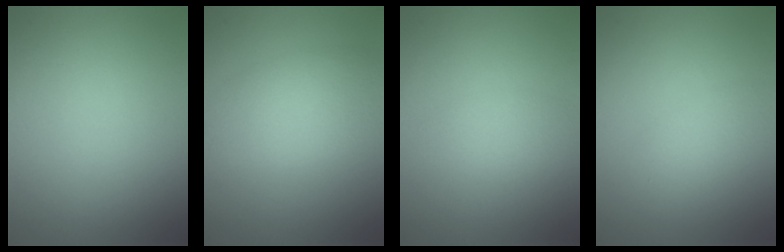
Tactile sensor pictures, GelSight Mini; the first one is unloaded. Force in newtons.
{"total": 4.9, "press": 4.8, "slide": 0.2}
{"total": 1.9, "press": 1.9, "slide": 0.0}
{"total": 2.3, "press": 2.3, "slide": 0.1}